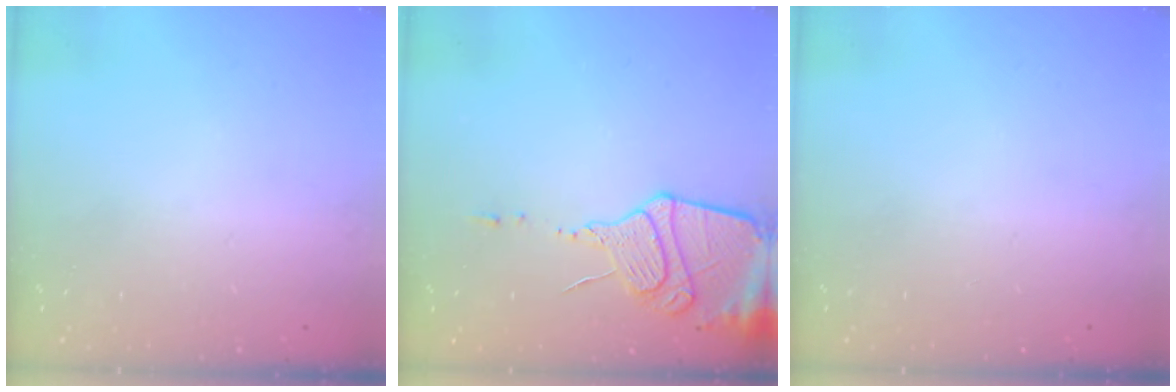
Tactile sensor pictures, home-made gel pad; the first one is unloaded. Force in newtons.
{"total": 13.9, "press": 13.8, "slide": 1.3}
{"total": 0.0}